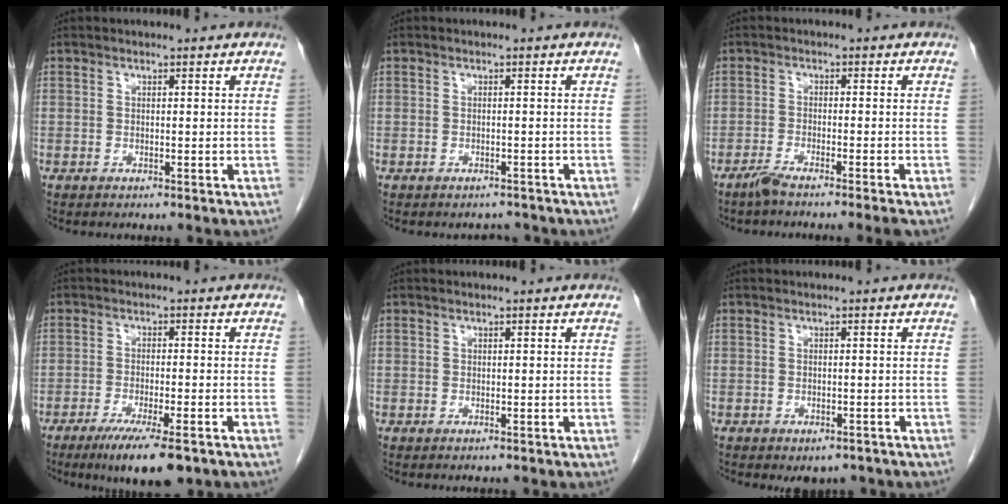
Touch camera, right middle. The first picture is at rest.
{"total": 1.5, "force": [-1.3, 0.7, -0.1], "torque": [0.000, 0.001, -0.018]}
{"total": 4.4, "force": [-3.5, -0.9, 2.4], "torque": [-0.043, -0.006, -0.064]}
{"total": 8.8, "force": [-5.9, 1.2, 6.4], "torque": [-0.097, -0.019, -0.088]}
{"total": 0.0}
{"total": 2.6, "force": [-1.9, 1.5, 1.0], "torque": [-0.004, 0.001, -0.019]}